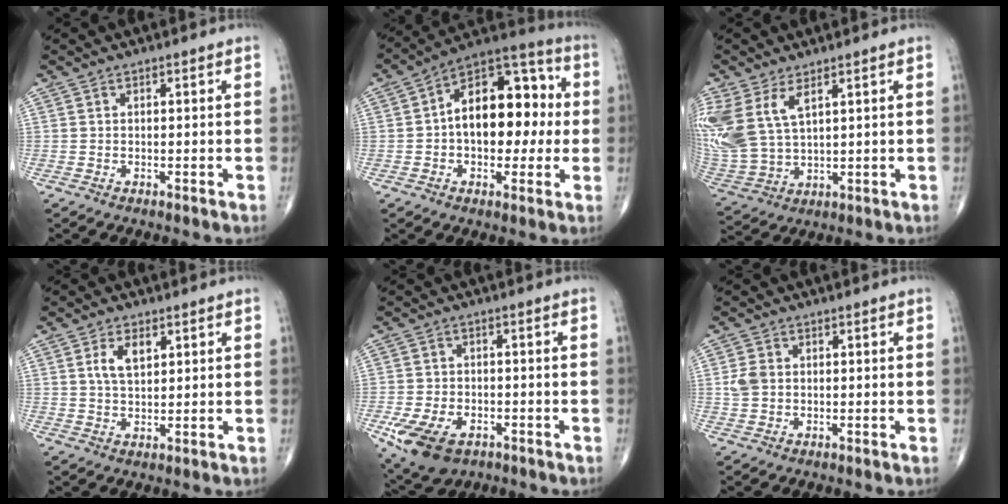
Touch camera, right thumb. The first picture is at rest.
{"total": 17.9, "force": [0.5, 10.8, 14.3], "torque": [-0.176, 0.042, -0.001]}
{"total": 13.8, "force": [5.7, 7.4, 10.1], "torque": [-0.246, -0.017, 0.130]}
{"total": 5.0, "force": [1.8, 2.7, 3.8], "torque": [-0.064, -0.004, 0.036]}
{"total": 11.2, "force": [-5.1, 6.8, 7.2], "torque": [-0.137, 0.010, -0.081]}
{"total": 3.3, "force": [0.2, 2.7, 2.0], "torque": [-0.038, 0.006, 0.005]}